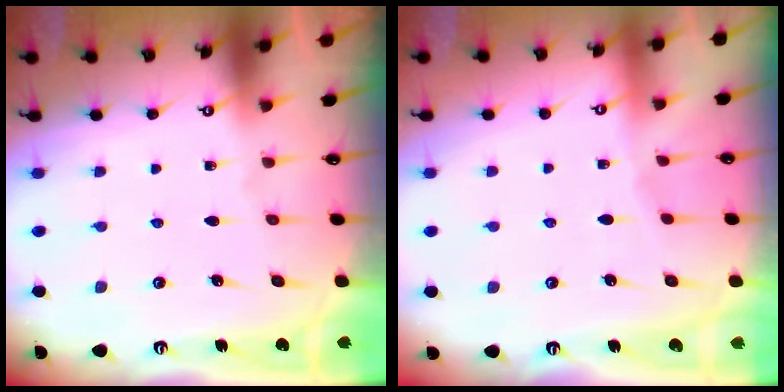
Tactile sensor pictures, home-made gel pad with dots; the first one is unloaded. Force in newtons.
{"total": 2.4, "press": 2.4, "slide": 0.4}